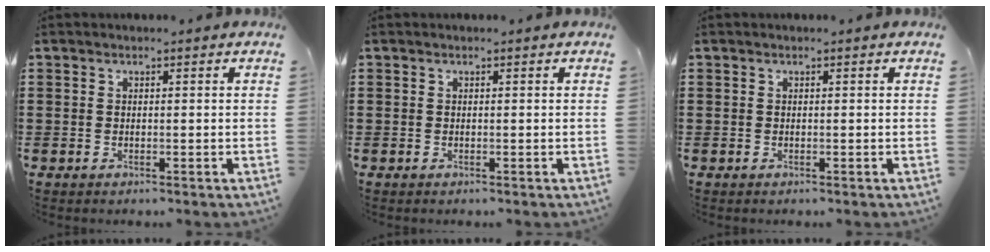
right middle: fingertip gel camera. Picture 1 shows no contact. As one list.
[{"total": 0.0}, {"total": 0.0}]